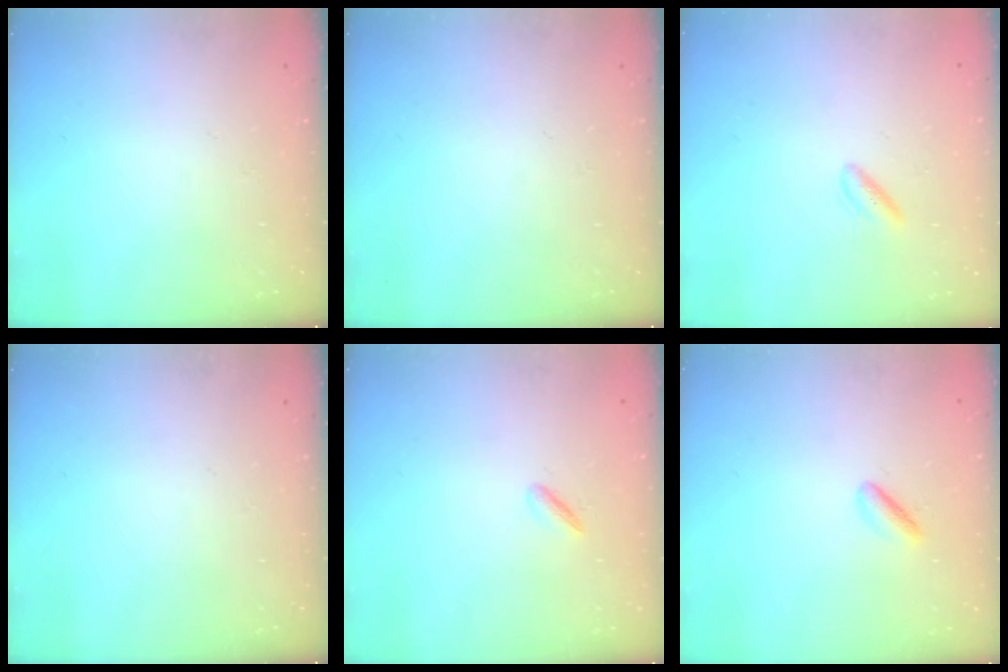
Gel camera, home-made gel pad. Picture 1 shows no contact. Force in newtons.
{"total": 0.0}
{"total": 2.5, "press": 2.2, "slide": 1.3}
{"total": 0.0}
{"total": 2.1, "press": 1.9, "slide": 0.8}
{"total": 2.5, "press": 2.3, "slide": 1.1}